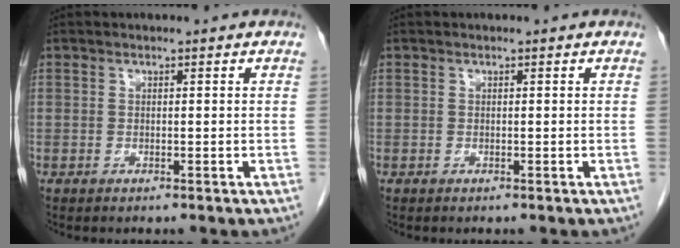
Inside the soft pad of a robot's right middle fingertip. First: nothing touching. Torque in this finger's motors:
{"motor_torque": [-0.02, 0.03, 0.00, -0.01]}